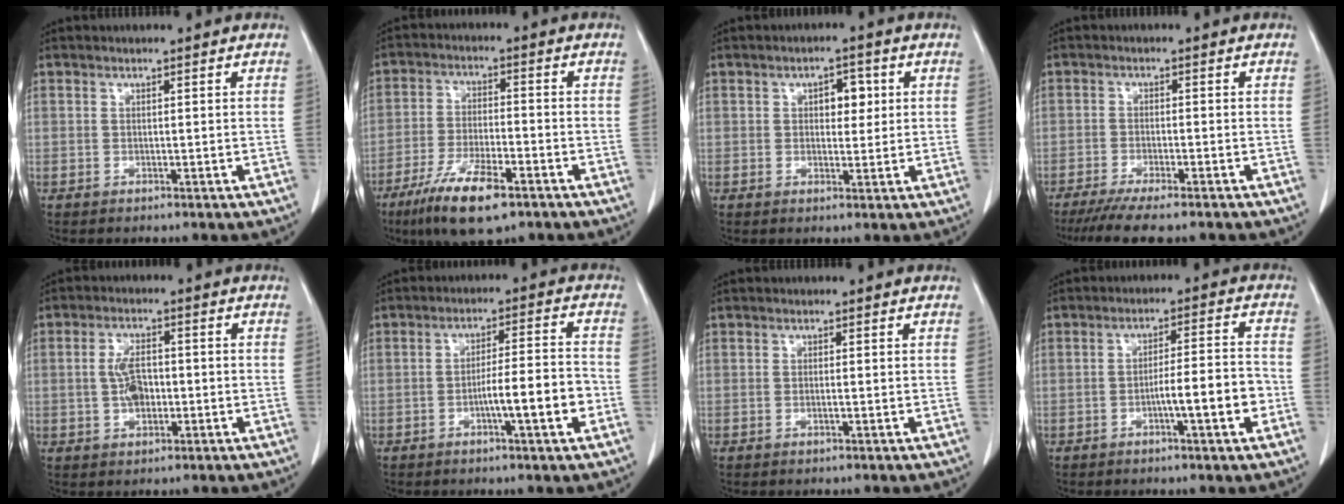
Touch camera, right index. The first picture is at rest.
{"total": 10.9, "force": [-6.8, 2.4, 8.2], "torque": [-0.157, -0.020, -0.116]}
{"total": 3.7, "force": [1.0, 2.1, 2.9], "torque": [-0.039, 0.008, 0.014]}
{"total": 9.6, "force": [-7.9, 1.0, 5.4], "torque": [-0.073, -0.019, -0.120]}
{"total": 4.8, "force": [-0.6, 2.6, 4.0], "torque": [-0.078, 0.007, -0.011]}
{"total": 7.8, "force": [-2.7, 0.3, 7.3], "torque": [-0.113, 0.010, -0.043]}
{"total": 0.7, "force": [-0.2, 0.0, 0.6], "torque": [-0.015, -0.001, -0.002]}
{"total": 7.2, "force": [-2.5, 0.5, 6.7], "torque": [-0.103, 0.012, -0.038]}